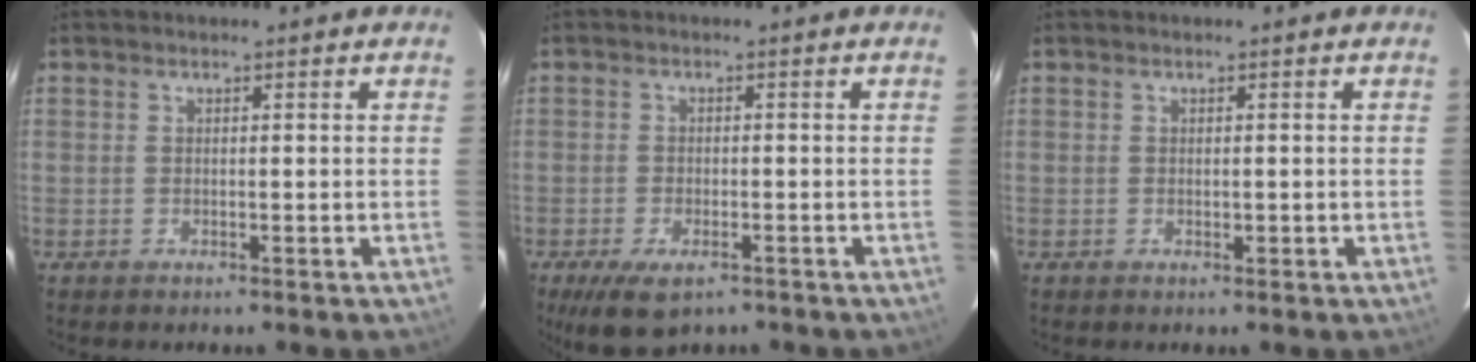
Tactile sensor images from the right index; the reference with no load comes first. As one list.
[{"total": 6.5, "force": [-4.4, 2.8, 3.8], "torque": [-0.069, -0.008, -0.070]}, {"total": 0.6, "force": [-0.1, 0.2, 0.6], "torque": [-0.010, -0.001, 0.000]}]